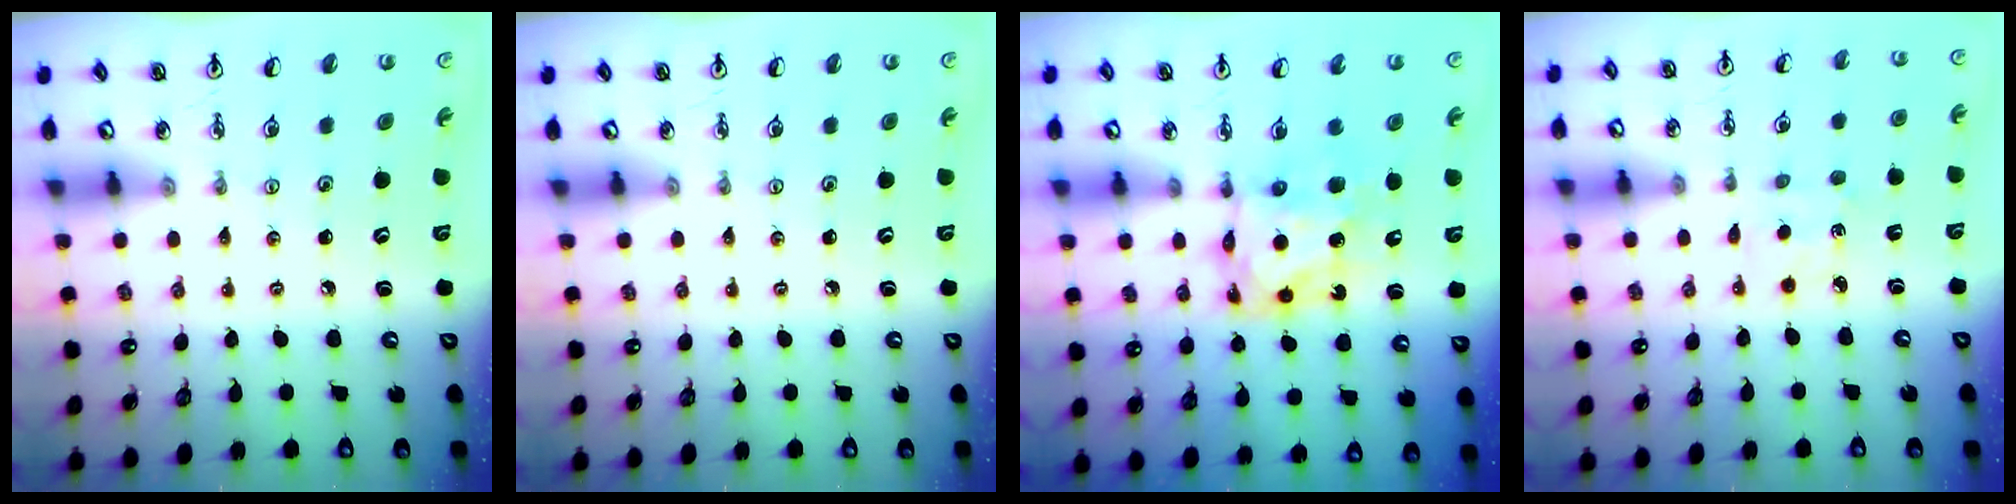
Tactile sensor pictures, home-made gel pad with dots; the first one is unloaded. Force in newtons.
{"total": 0.0}
{"total": 6.9, "press": 6.9, "slide": 0.4}
{"total": 2.7, "press": 2.6, "slide": 0.3}